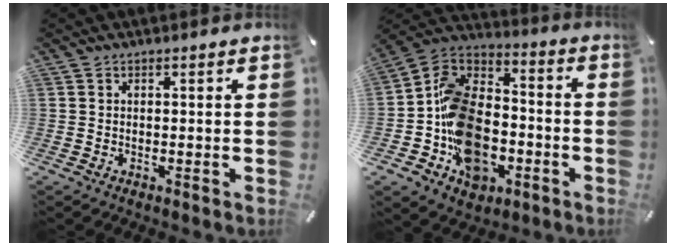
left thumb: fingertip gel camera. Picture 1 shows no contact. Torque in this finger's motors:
{"motor_torque": [0.78, 3.71, 1.51, 0.01, 0.68]}